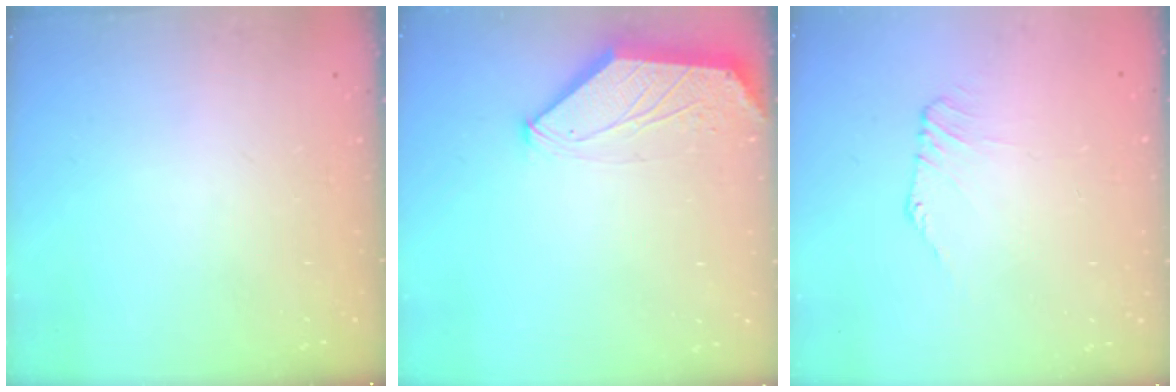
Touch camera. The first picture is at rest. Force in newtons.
{"total": 1.6, "press": 1.5, "slide": 0.3}
{"total": 1.3, "press": 1.2, "slide": 0.3}